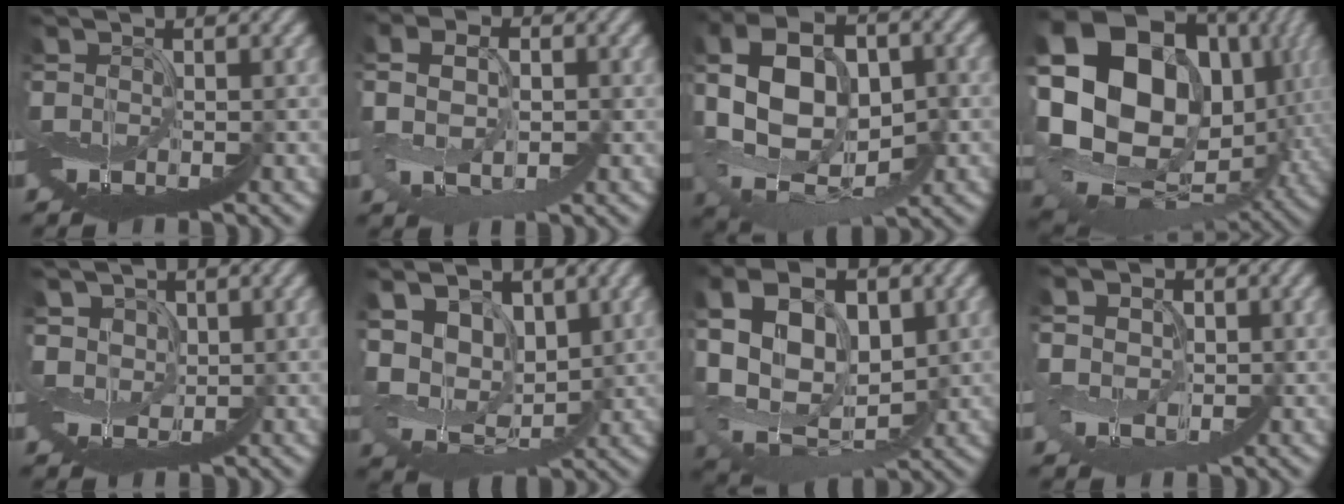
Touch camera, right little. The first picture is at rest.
{"total": 2.5, "force": [0.6, 1.8, 1.7], "torque": [-0.053, 0.012, 0.012]}
{"total": 9.8, "force": [1.0, 7.1, 6.7], "torque": [-0.151, 0.021, 0.031]}
{"total": 18.5, "force": [5.8, 14.8, 9.6], "torque": [-0.242, 0.013, 0.099]}
{"total": 2.8, "force": [2.4, 0.5, -1.3], "torque": [0.013, 0.017, 0.029]}
{"total": 6.4, "force": [3.6, 4.1, 3.4], "torque": [-0.065, 0.018, 0.056]}
{"total": 10.2, "force": [3.2, 7.1, 6.6], "torque": [-0.138, 0.028, 0.063]}
{"total": 3.6, "force": [1.8, 2.7, 1.6], "torque": [-0.034, 0.010, 0.009]}